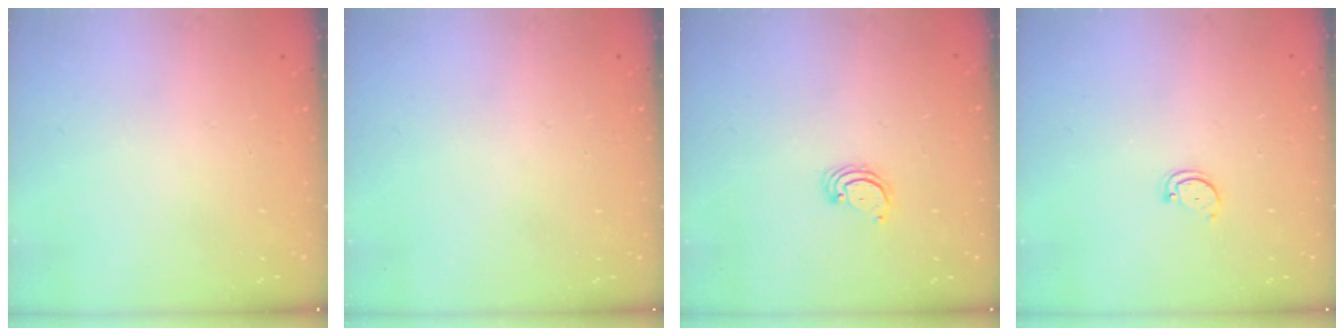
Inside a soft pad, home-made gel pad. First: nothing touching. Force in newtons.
{"total": 0.0}
{"total": 2.8, "press": 2.8, "slide": 0.2}
{"total": 2.8, "press": 2.8, "slide": 0.3}